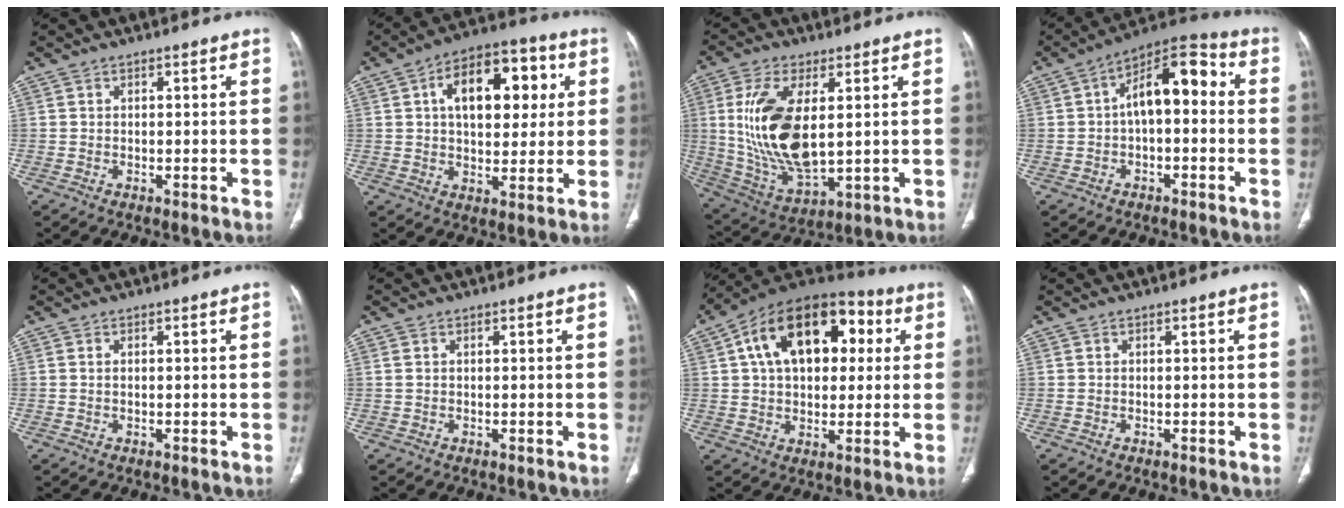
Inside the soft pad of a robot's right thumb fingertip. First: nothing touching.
{"total": 16.5, "force": [4.2, 9.4, 12.8], "torque": [-0.155, 0.014, 0.061]}
{"total": 17.4, "force": [2.5, 8.3, 15.2], "torque": [-0.305, -0.020, 0.063]}
{"total": 11.9, "force": [0.4, 6.1, 10.2], "torque": [-0.134, 0.046, -0.007]}
{"total": 0.5, "force": [0.1, 0.3, 0.4], "torque": [-0.013, 0.003, 0.004]}
{"total": 1.0, "force": [0.3, 0.6, 0.7], "torque": [-0.026, 0.012, 0.013]}
{"total": 22.1, "force": [5.7, 13.6, 16.5], "torque": [-0.237, 0.025, 0.082]}
{"total": 0.0}